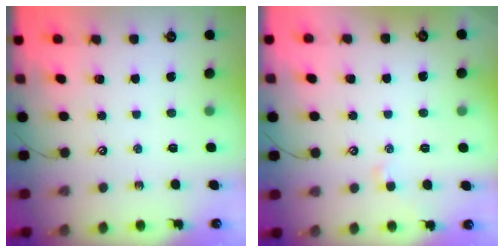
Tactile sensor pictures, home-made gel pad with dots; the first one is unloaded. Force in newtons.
{"total": 0.6, "press": 0.3, "slide": 0.5}